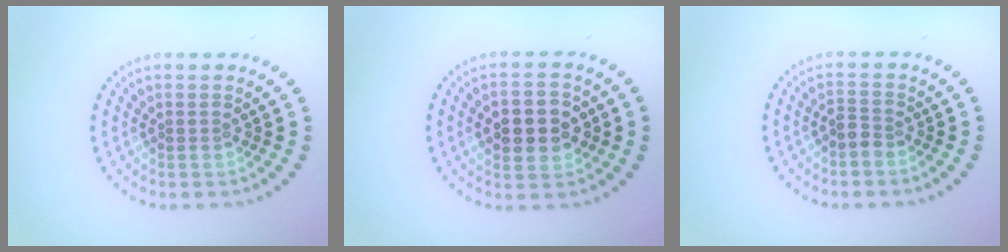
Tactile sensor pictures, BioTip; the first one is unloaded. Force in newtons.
{"total": 4.9, "press": 4.9, "slide": 0.3}
{"total": 1.3, "press": 1.0, "slide": 0.8}